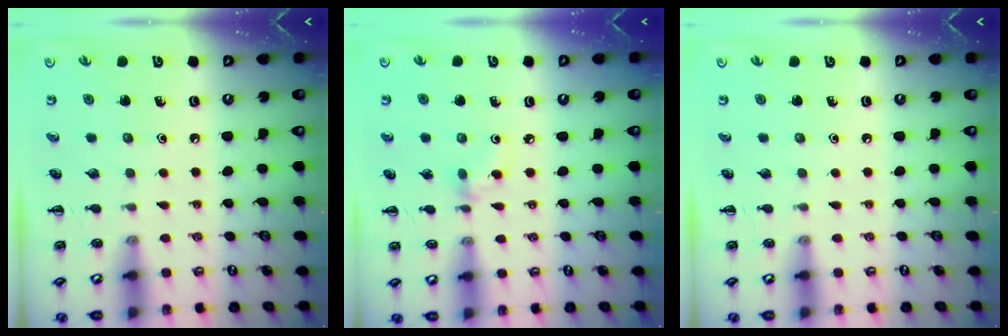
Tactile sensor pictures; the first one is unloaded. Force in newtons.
{"total": 3.5, "press": 3.2, "slide": 1.3}
{"total": 0.0}